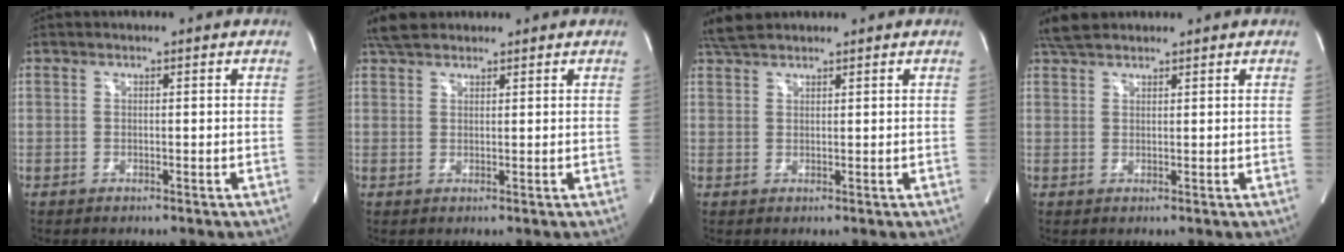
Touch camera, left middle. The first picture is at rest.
{"total": 4.1, "force": [3.5, 1.6, 1.5], "torque": [-0.033, 0.019, 0.064]}
{"total": 3.2, "force": [2.9, 0.7, 1.1], "torque": [-0.028, 0.015, 0.059]}
{"total": 3.7, "force": [3.2, 1.2, 1.3], "torque": [-0.033, 0.016, 0.063]}